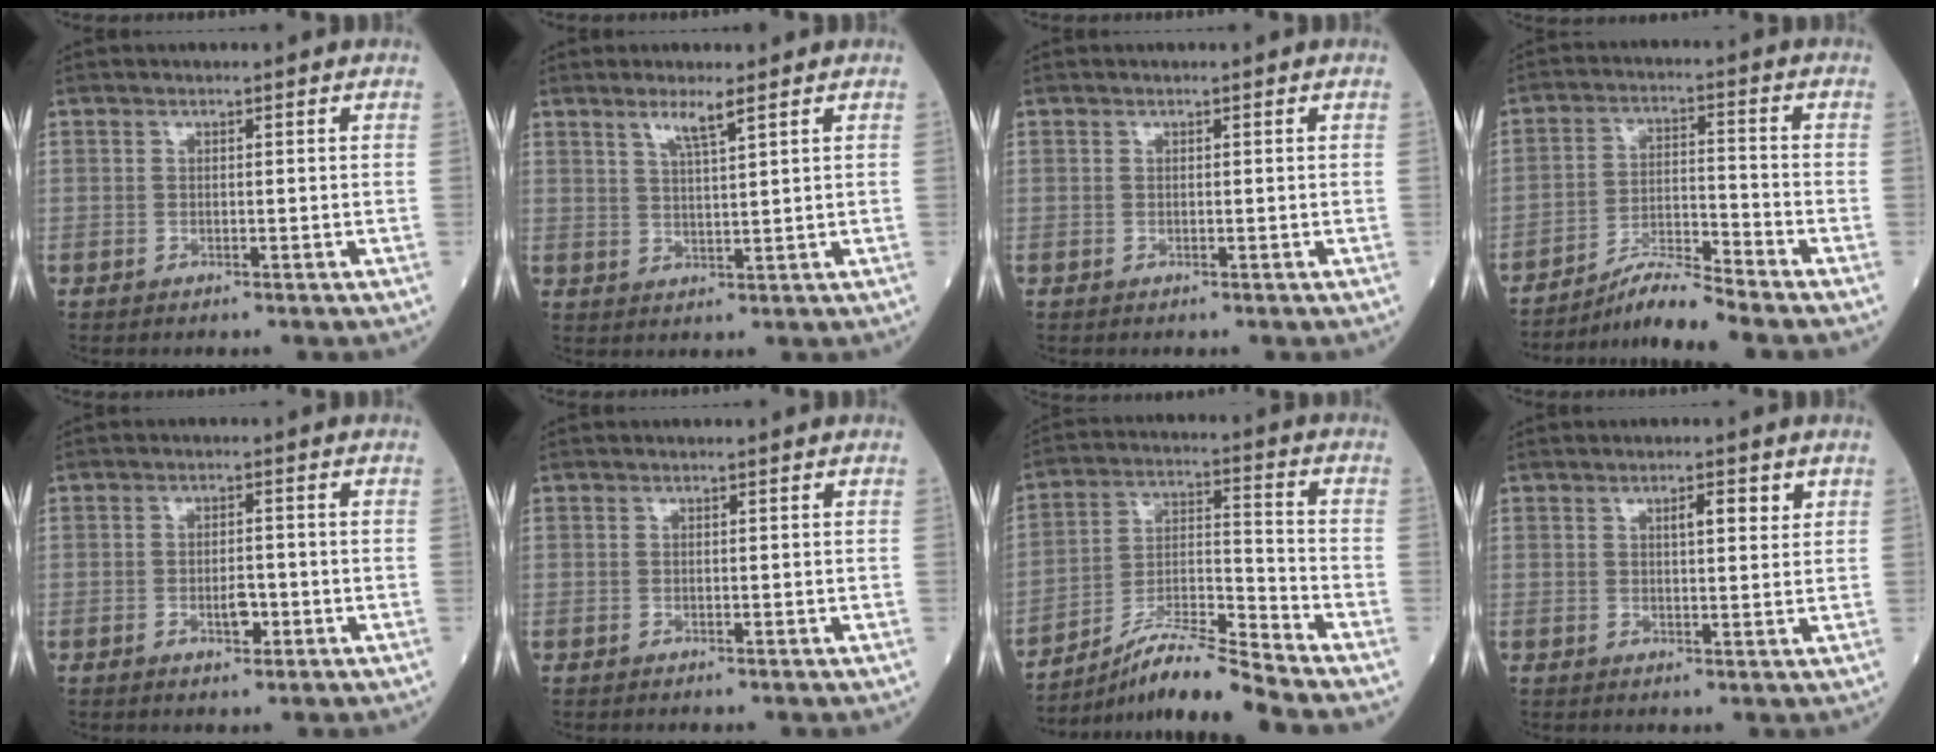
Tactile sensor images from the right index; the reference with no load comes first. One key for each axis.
{"total": 3.5, "fx": 2.3, "fy": -0.2, "fz": 2.6, "tx": -0.054, "ty": -0.002, "tz": 0.046}
{"total": 0.0}
{"total": 6.9, "fx": -6.4, "fy": -1.5, "fz": 2.2, "tx": -0.042, "ty": -0.013, "tz": -0.116}
{"total": 3.0, "fx": -1.2, "fy": 1.2, "fz": 2.4, "tx": -0.040, "ty": 0.002, "tz": -0.016}
{"total": 0.0}
{"total": 11.3, "fx": -10.2, "fy": -1.7, "fz": 4.6, "tx": -0.085, "ty": 0.002, "tz": -0.186}
{"total": 3.1, "fx": 1.6, "fy": 0.8, "fz": 2.6, "tx": -0.039, "ty": 0.000, "tz": 0.022}